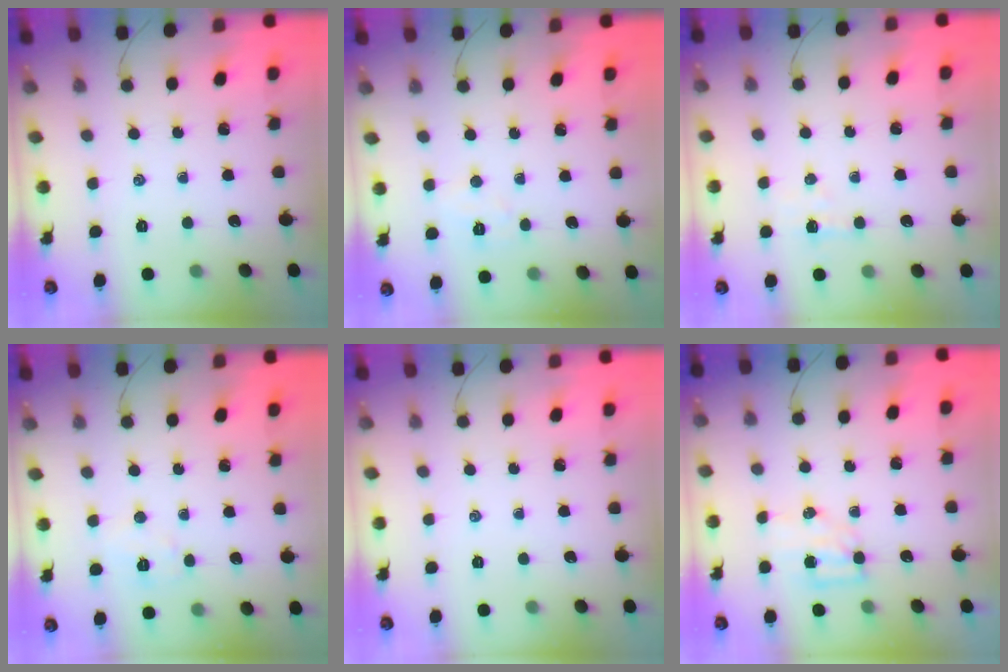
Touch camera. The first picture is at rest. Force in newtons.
{"total": 4.7, "press": 4.6, "slide": 1.1}
{"total": 3.3, "press": 3.2, "slide": 0.9}
{"total": 5.1, "press": 5.0, "slide": 0.8}
{"total": 0.0}
{"total": 5.3, "press": 5.2, "slide": 0.6}